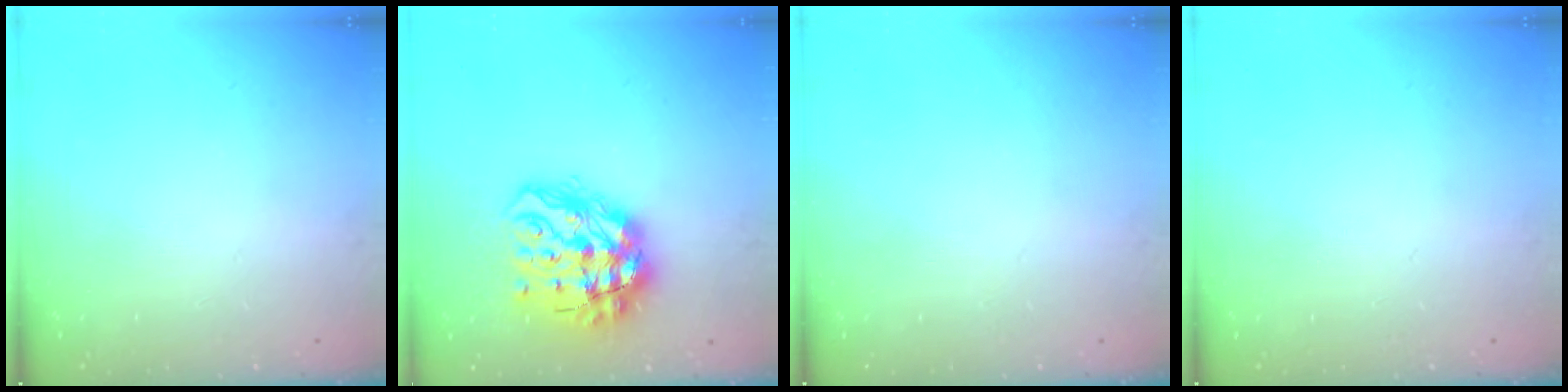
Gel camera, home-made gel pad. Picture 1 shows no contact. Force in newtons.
{"total": 17.9, "press": 17.8, "slide": 1.8}
{"total": 0.0}
{"total": 0.0}